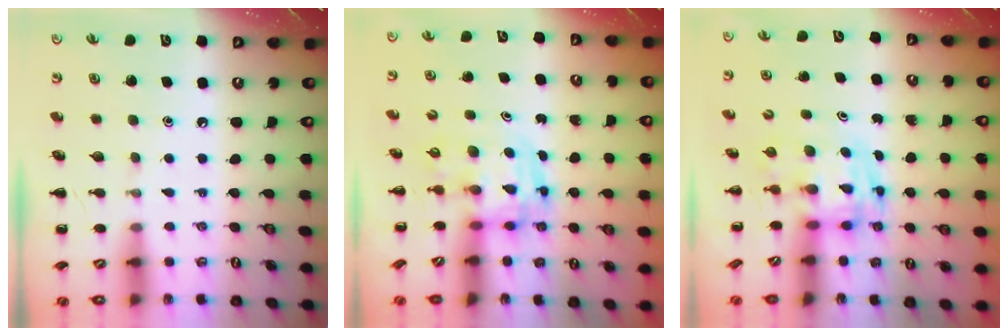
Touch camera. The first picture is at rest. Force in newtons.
{"total": 3.6, "press": 3.5, "slide": 0.6}
{"total": 3.5, "press": 3.5, "slide": 0.6}